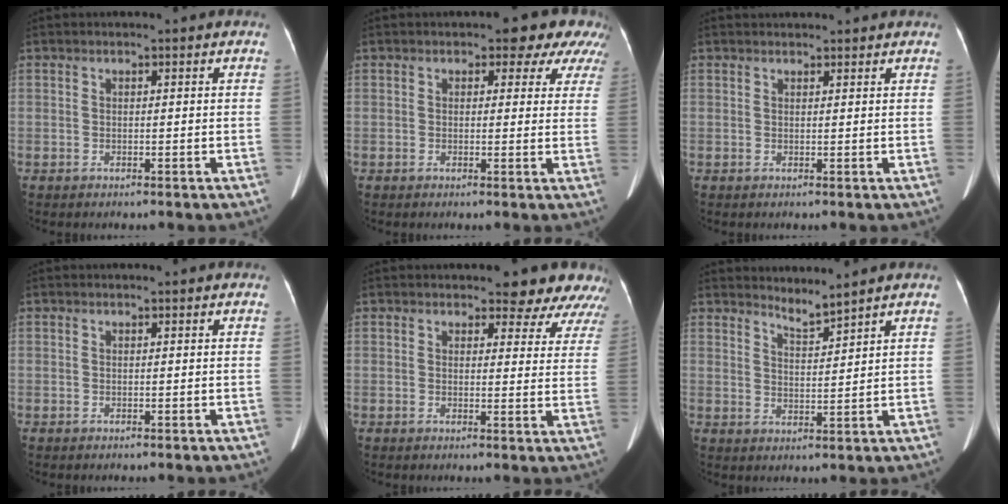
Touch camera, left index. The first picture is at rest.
{"total": 6.8, "force": [5.2, 3.8, 2.3], "torque": [-0.005, 0.004, 0.033]}
{"total": 4.7, "force": [4.4, 1.0, 1.2], "torque": [-0.012, 0.024, 0.051]}
{"total": 0.0}
{"total": 9.1, "force": [8.3, 3.1, 2.1], "torque": [0.006, -0.019, 0.063]}
{"total": 2.9, "force": [2.8, -0.6, 0.4], "torque": [-0.015, -0.013, 0.056]}